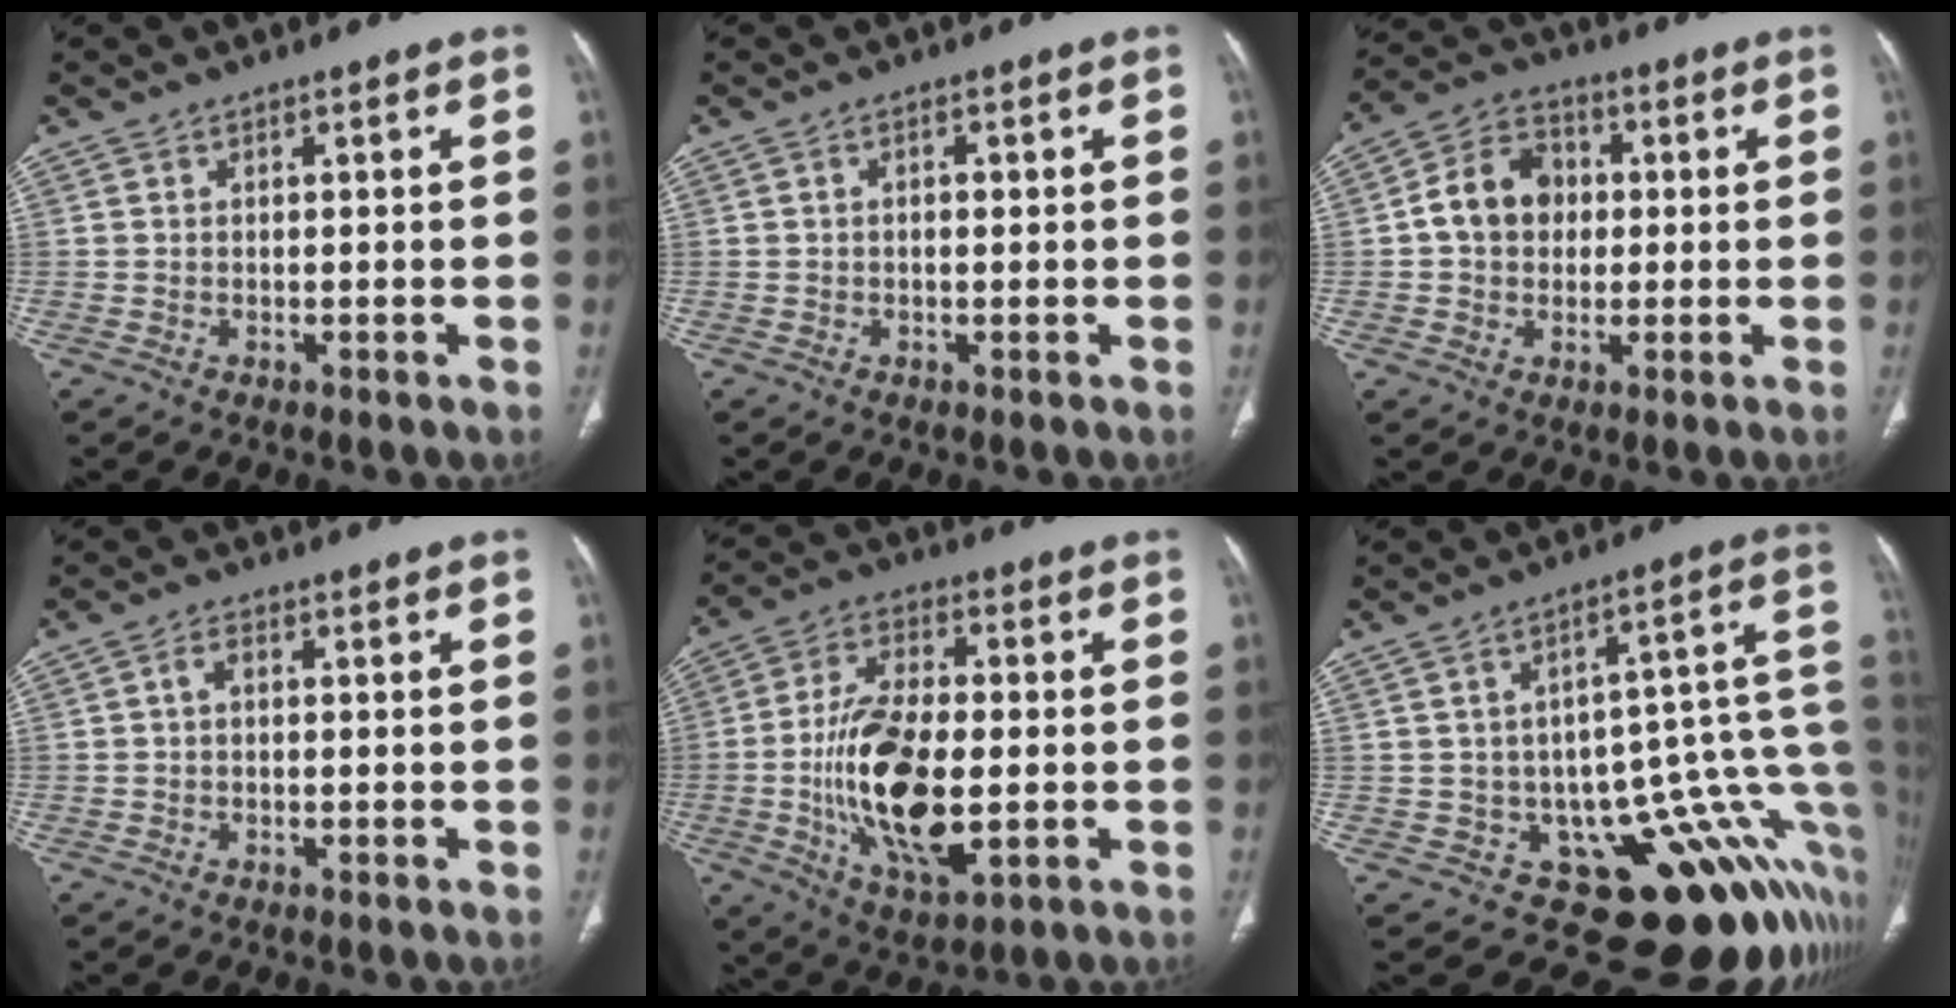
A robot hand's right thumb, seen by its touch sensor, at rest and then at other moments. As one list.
[{"total": 1.2, "force": [0.1, 0.6, 1.1], "torque": [-0.023, 0.006, 0.003]}, {"total": 10.0, "force": [0.6, 8.1, 5.8], "torque": [-0.080, 0.022, 0.002]}, {"total": 1.6, "force": [0.1, 1.0, 1.3], "torque": [-0.022, 0.006, -0.001]}, {"total": 18.2, "force": [-2.6, 8.3, 16.0], "torque": [-0.296, -0.003, -0.038]}, {"total": 22.4, "force": [-5.4, 11.2, 18.6], "torque": [-0.130, 0.073, -0.053]}]